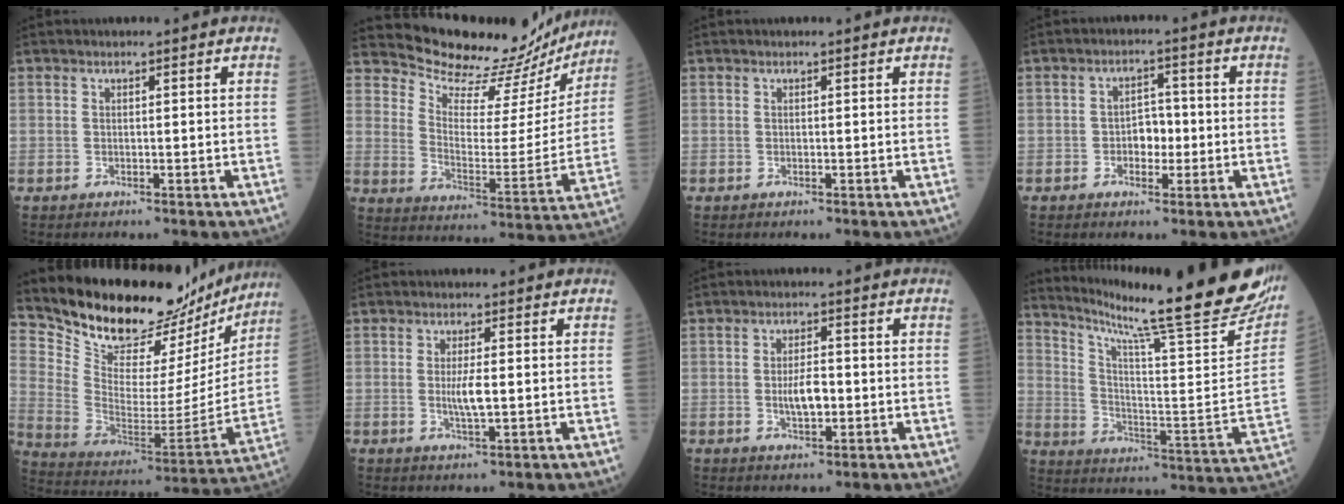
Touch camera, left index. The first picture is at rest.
{"total": 18.2, "force": [17.6, 4.1, 2.2], "torque": [-0.033, -0.054, 0.228]}
{"total": 0.0}
{"total": 3.5, "force": [-0.7, 2.2, 2.6], "torque": [-0.037, 0.009, -0.013]}
{"total": 24.4, "force": [21.9, 7.4, 7.6], "torque": [-0.125, -0.043, 0.323]}
{"total": 3.3, "force": [-0.1, 0.4, 3.2], "torque": [-0.067, -0.006, 0.001]}
{"total": 4.2, "force": [-0.6, 1.6, 3.9], "torque": [-0.075, -0.001, -0.011]}
{"total": 28.6, "force": [24.4, 0.5, 14.9], "torque": [-0.244, -0.100, 0.325]}